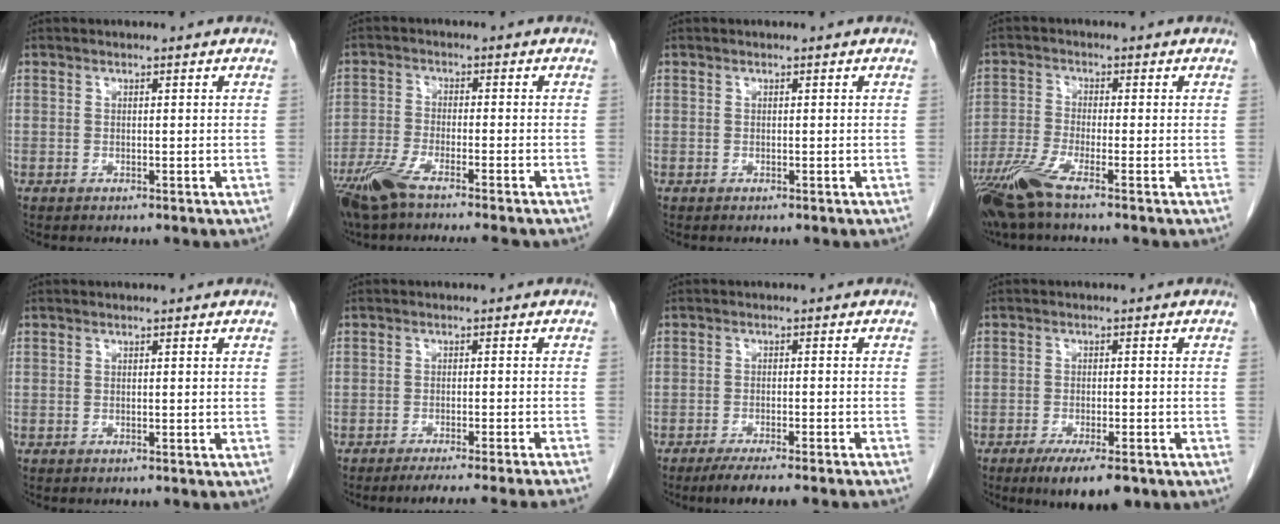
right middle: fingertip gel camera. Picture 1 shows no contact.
{"total": 9.4, "force": [-7.3, 0.5, 5.9], "torque": [-0.105, -0.020, -0.124]}
{"total": 0.0}
{"total": 6.4, "force": [-4.5, -0.1, 4.6], "torque": [-0.100, -0.020, -0.094]}
{"total": 0.0}
{"total": 13.0, "force": [-11.8, -1.7, 5.3], "torque": [-0.052, -0.032, -0.154]}
{"total": 9.7, "force": [-8.4, -0.1, 4.8], "torque": [-0.050, -0.020, -0.122]}
{"total": 7.6, "force": [-5.2, 1.9, 5.2], "torque": [-0.076, -0.012, -0.076]}